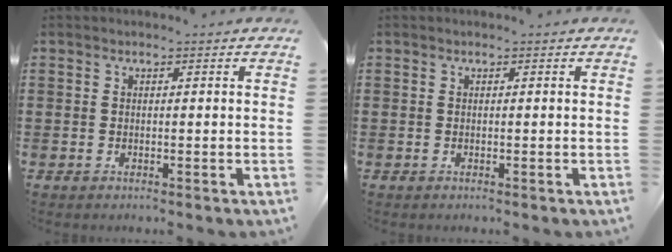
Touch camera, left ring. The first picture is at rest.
{"total": 0.0}